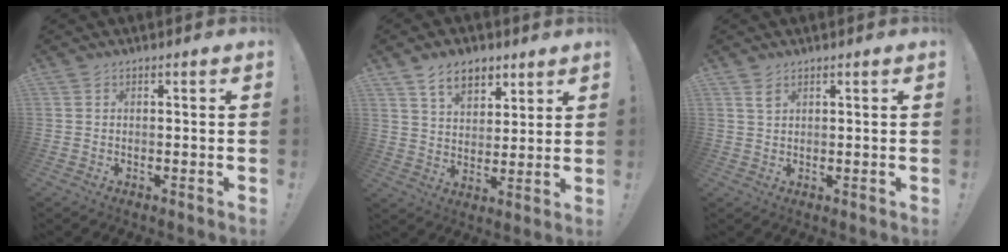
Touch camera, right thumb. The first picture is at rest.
{"total": 9.4, "force": [6.0, 5.8, 4.4], "torque": [-0.067, -0.026, 0.113]}
{"total": 2.0, "force": [1.3, 0.8, 1.4], "torque": [-0.014, -0.006, 0.021]}